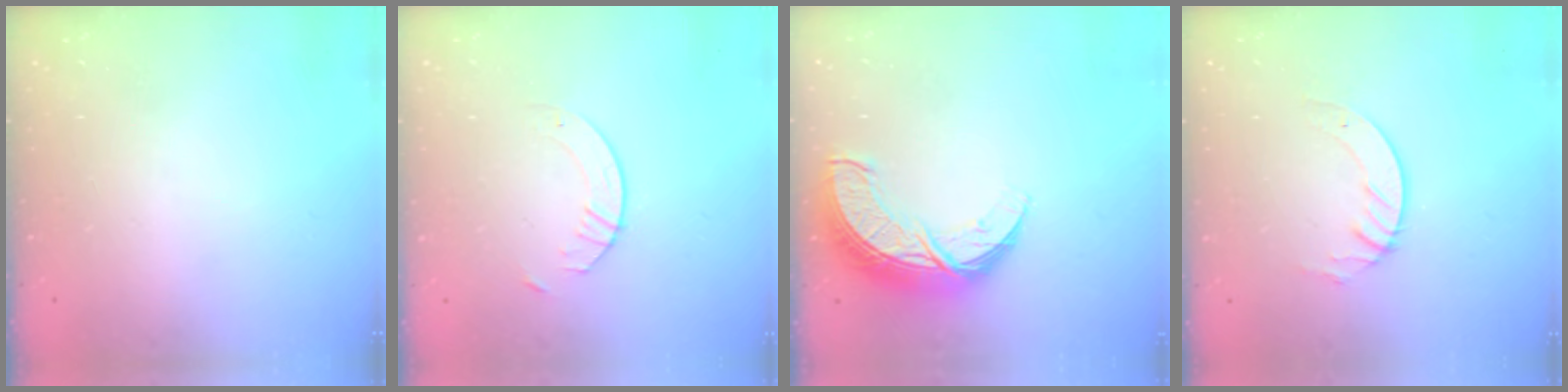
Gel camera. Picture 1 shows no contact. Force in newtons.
{"total": 2.9, "press": 2.9, "slide": 0.3}
{"total": 11.4, "press": 11.4, "slide": 0.8}
{"total": 4.5, "press": 4.4, "slide": 0.4}